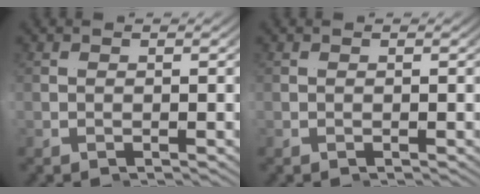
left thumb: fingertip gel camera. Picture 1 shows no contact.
{"total": 0.0}